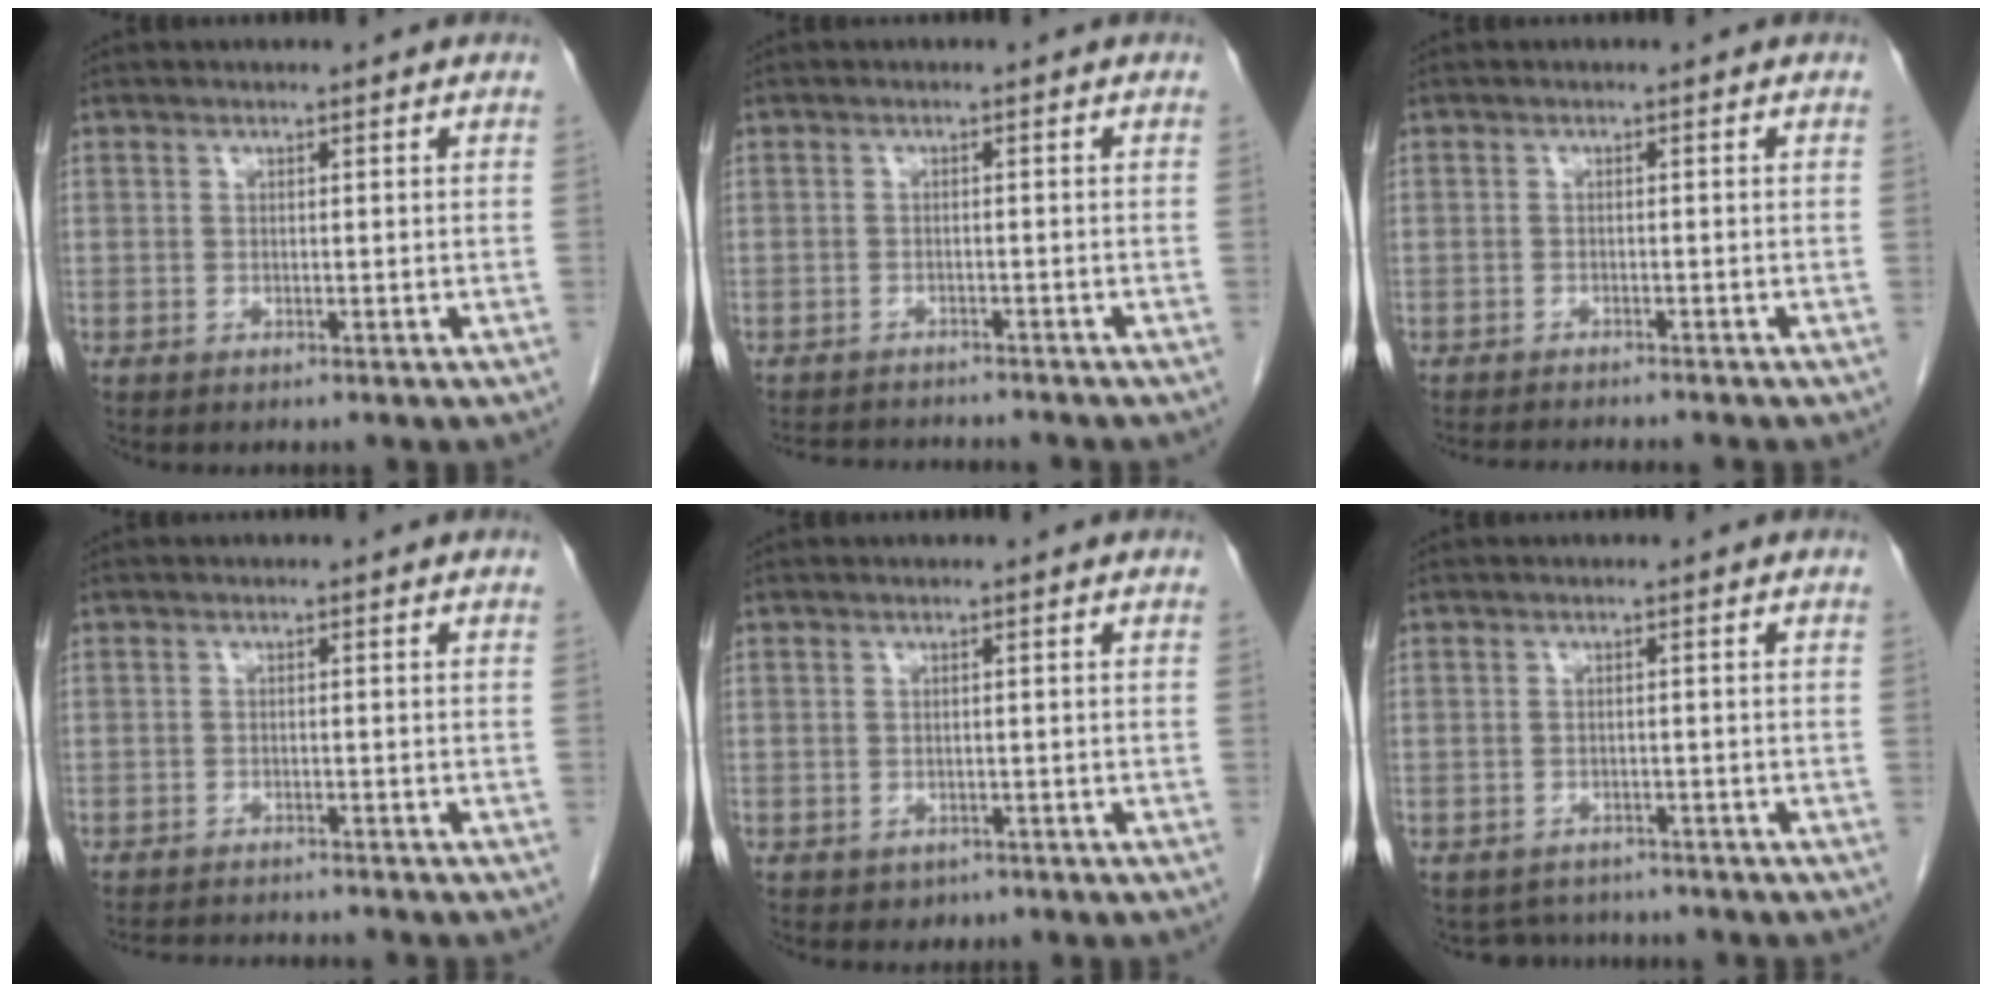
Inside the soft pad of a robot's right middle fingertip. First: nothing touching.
{"total": 8.1, "force": [-7.7, 1.5, 2.2], "torque": [-0.034, 0.000, -0.105]}
{"total": 6.2, "force": [-5.7, 0.2, 2.3], "torque": [-0.023, -0.011, -0.085]}
{"total": 7.2, "force": [-6.8, 0.8, 2.1], "torque": [-0.027, -0.004, -0.098]}
{"total": 1.4, "force": [-0.7, 1.1, 0.4], "torque": [-0.006, 0.002, -0.004]}
{"total": 4.3, "force": [-3.9, 1.8, -0.1], "torque": [0.004, 0.004, -0.054]}